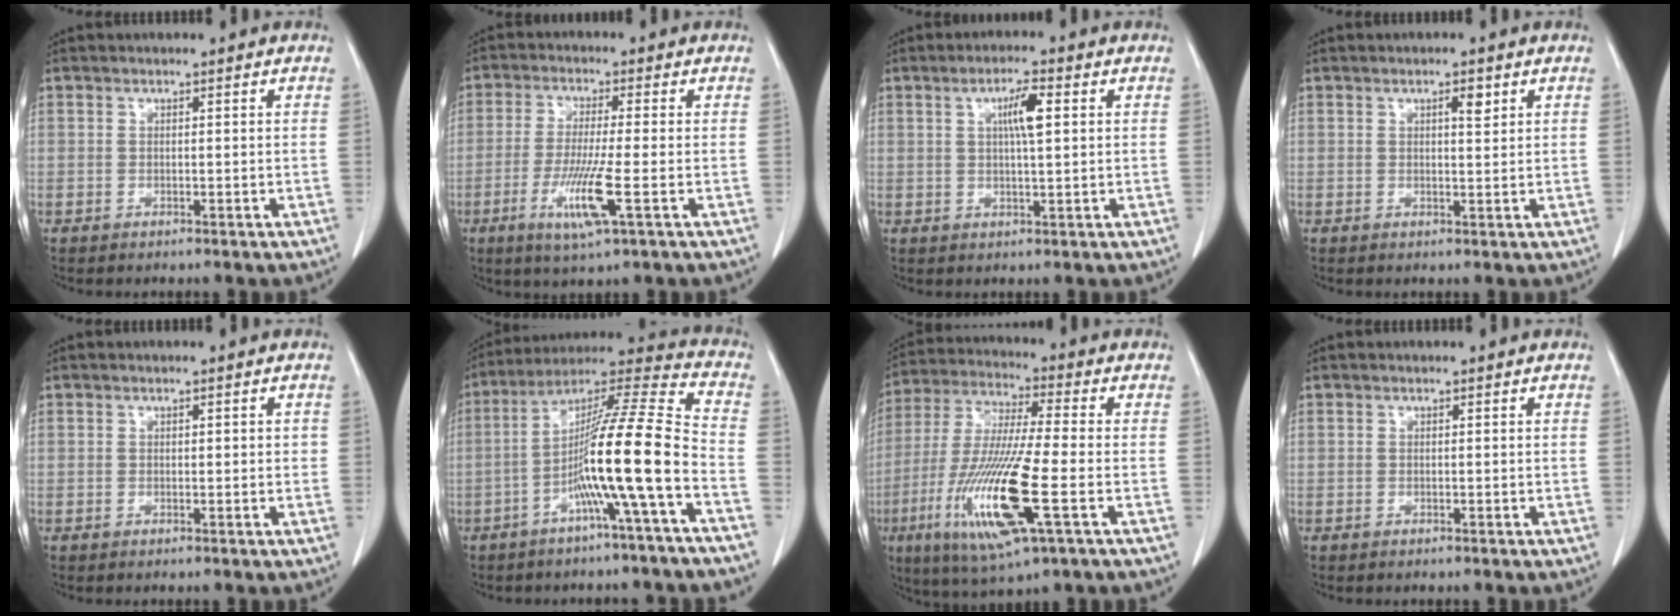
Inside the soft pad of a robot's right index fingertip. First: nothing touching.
{"total": 8.3, "force": [-2.9, -0.2, 7.8], "torque": [-0.153, -0.023, -0.055]}
{"total": 4.7, "force": [1.3, 0.5, 4.4], "torque": [-0.079, 0.002, 0.022]}
{"total": 2.0, "force": [1.0, 0.5, 1.7], "torque": [-0.027, -0.003, 0.014]}
{"total": 1.1, "force": [0.2, 0.5, 1.0], "torque": [-0.012, 0.001, 0.003]}
{"total": 15.4, "force": [-5.2, -1.2, 14.4], "torque": [-0.250, 0.014, -0.098]}
{"total": 17.3, "force": [-5.4, 1.3, 16.4], "torque": [-0.343, -0.027, -0.098]}
{"total": 0.0}